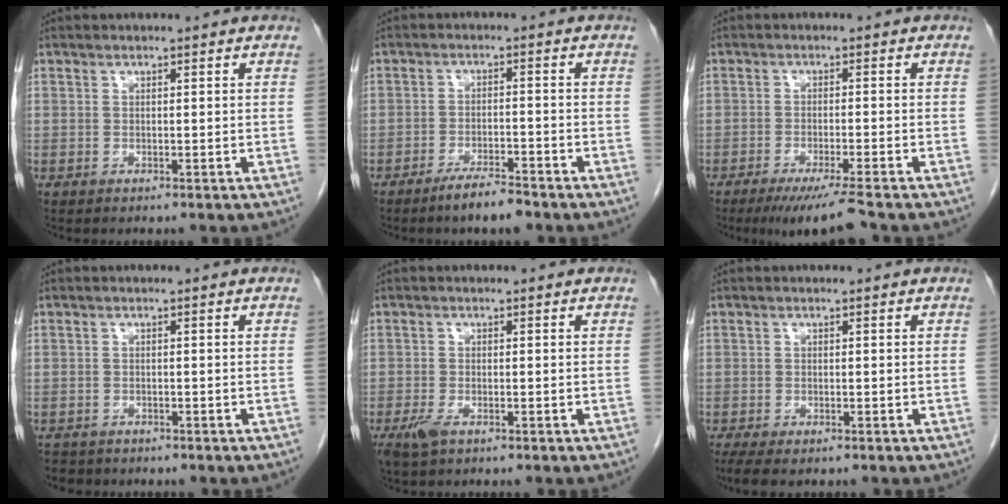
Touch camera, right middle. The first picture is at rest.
{"total": 4.7, "force": [-3.7, 0.5, 2.8], "torque": [-0.051, -0.005, -0.066]}
{"total": 6.2, "force": [-4.9, -0.7, 3.7], "torque": [-0.053, -0.018, -0.081]}
{"total": 2.9, "force": [-2.5, 1.4, 0.2], "torque": [-0.011, -0.001, -0.038]}
{"total": 2.6, "force": [-1.5, 0.9, 1.8], "torque": [-0.045, -0.004, -0.026]}
{"total": 4.5, "force": [-3.4, 1.4, 2.6], "torque": [-0.048, -0.016, -0.052]}